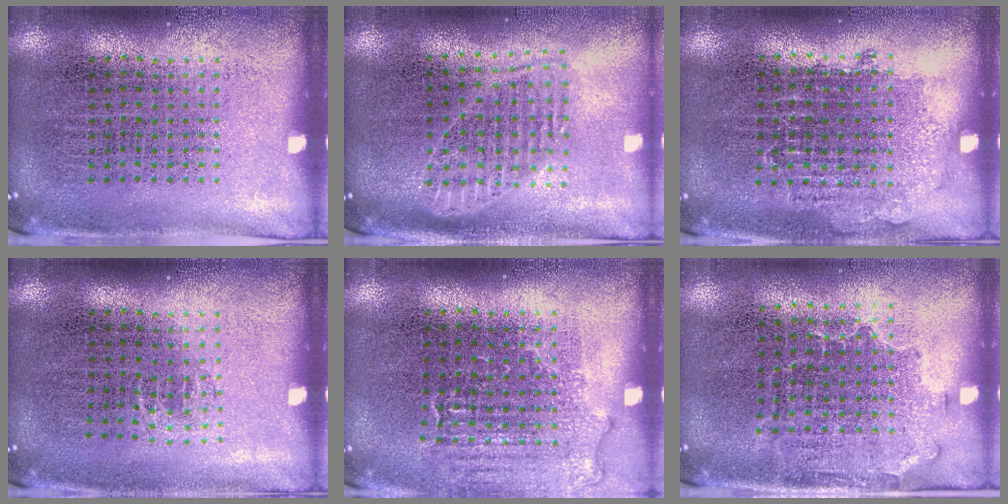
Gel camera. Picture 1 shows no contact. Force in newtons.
{"total": 1.8, "press": 1.5, "slide": 0.9}
{"total": 0.9, "press": 0.8, "slide": 0.4}
{"total": 0.7, "press": 0.4, "slide": 0.6}
{"total": 1.1, "press": 1.0, "slide": 0.1}
{"total": 1.4, "press": 1.1, "slide": 0.9}